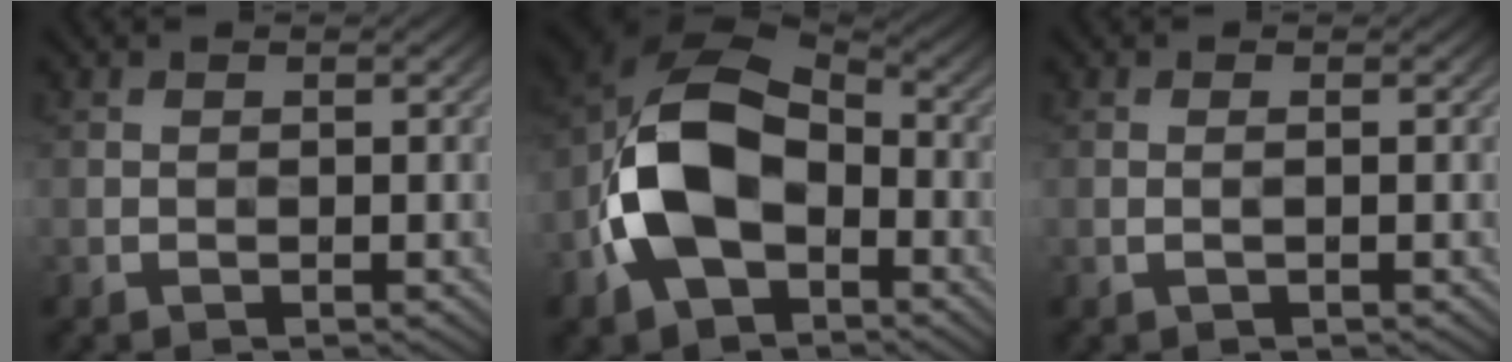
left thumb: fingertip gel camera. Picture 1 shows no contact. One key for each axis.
{"total": 13.4, "fx": -3.6, "fy": 8.8, "fz": 9.4, "tx": -0.210, "ty": -0.010, "tz": -0.076}
{"total": 0.7, "fx": -0.1, "fy": -0.1, "fz": 0.7, "tx": -0.014, "ty": 0.001, "tz": -0.004}